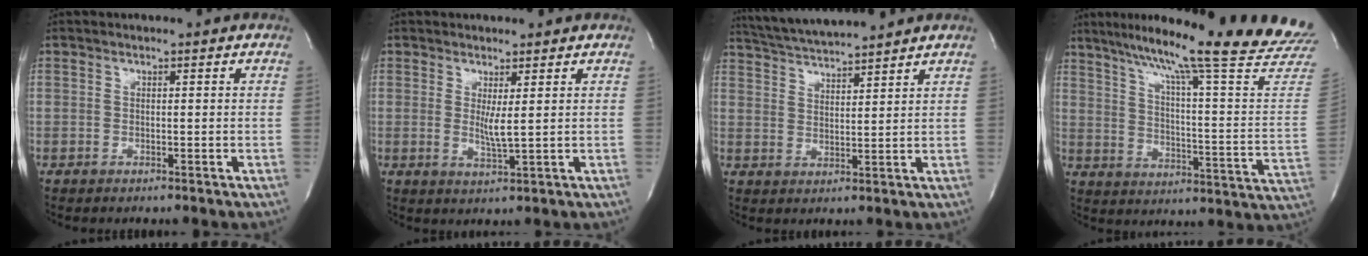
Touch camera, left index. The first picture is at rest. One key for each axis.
{"total": 2.8, "fx": 0.6, "fy": 0.0, "fz": 2.7, "tx": -0.058, "ty": -0.011, "tz": 0.016}
{"total": 9.9, "fx": 9.3, "fy": -0.6, "fz": 3.3, "tx": -0.069, "ty": 0.022, "tz": 0.157}
{"total": 26.6, "fx": 22.7, "fy": -1.7, "fz": 13.9, "tx": -0.222, "ty": -0.076, "tz": 0.296}